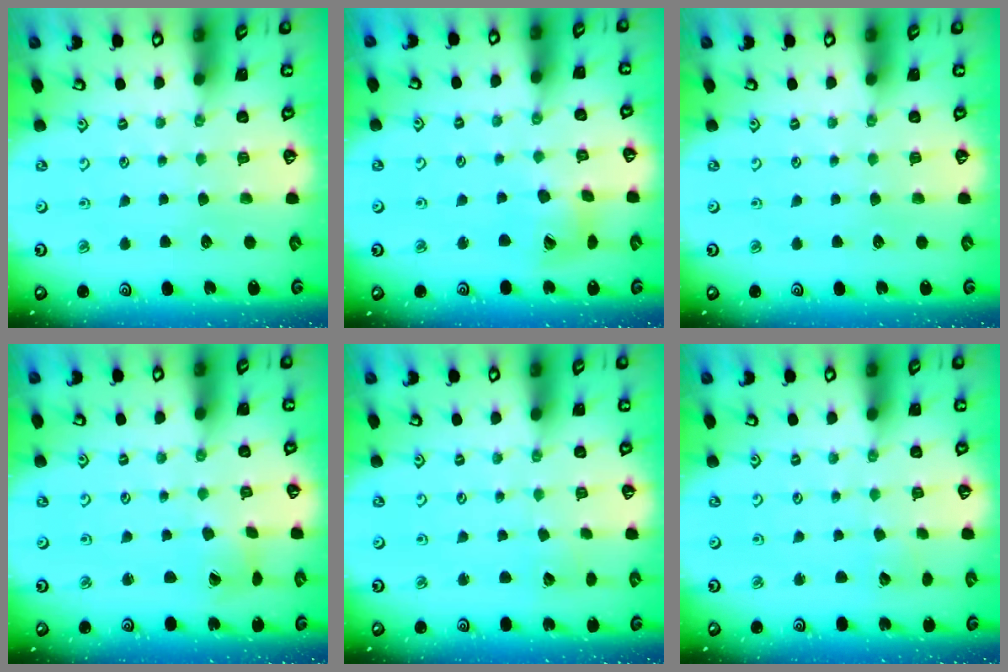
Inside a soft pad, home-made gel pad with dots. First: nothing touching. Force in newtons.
{"total": 11.0, "press": 10.9, "slide": 1.5}
{"total": 0.0}
{"total": 1.8, "press": 1.7, "slide": 0.2}
{"total": 3.4, "press": 3.4, "slide": 0.2}
{"total": 1.9, "press": 1.9, "slide": 0.2}